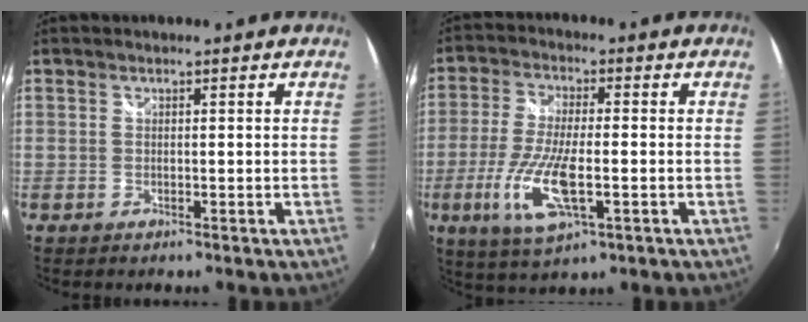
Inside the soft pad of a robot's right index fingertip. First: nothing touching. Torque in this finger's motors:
{"motor_torque": [0.98, -0.42, 0.67, 0.12]}